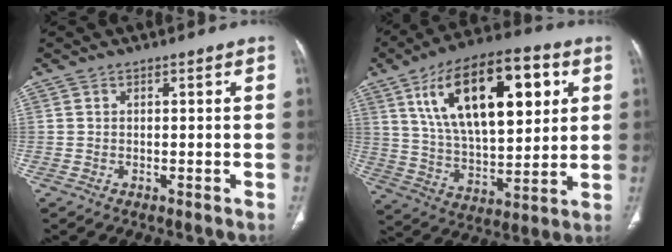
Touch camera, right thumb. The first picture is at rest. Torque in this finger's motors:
{"motor_torque": [-1.70, 3.30, 1.55, 1.22, 0.59]}